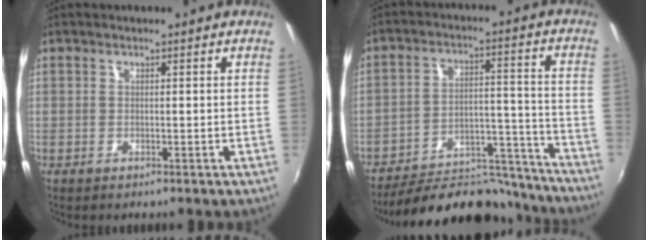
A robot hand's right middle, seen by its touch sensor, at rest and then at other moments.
{"total": 20.8, "force": [-19.1, 5.9, 5.9], "torque": [-0.098, 0.036, -0.252]}